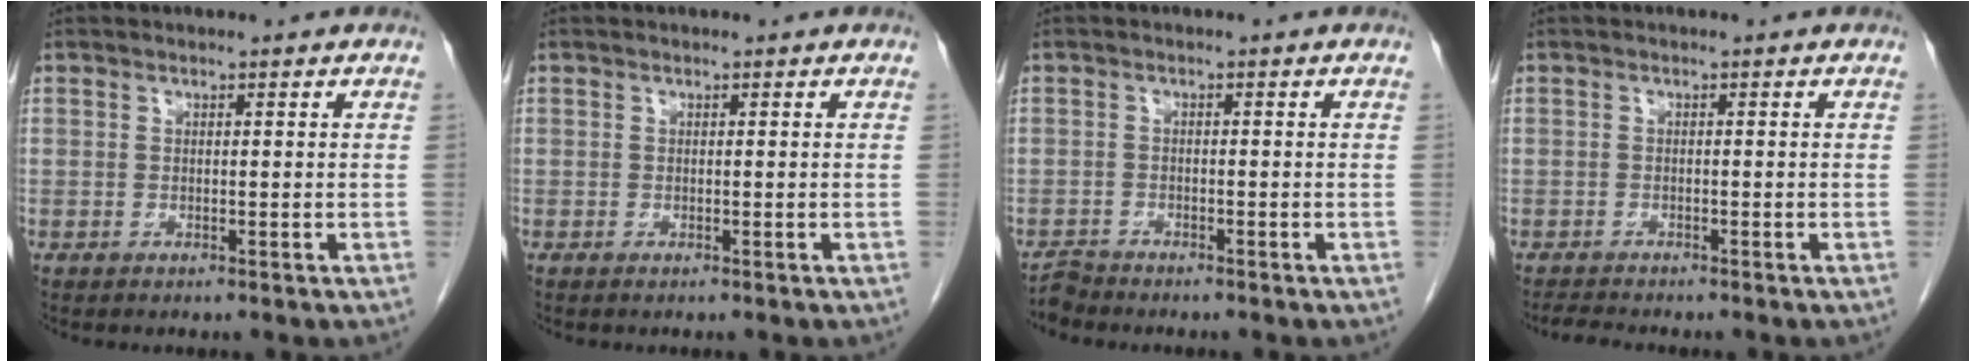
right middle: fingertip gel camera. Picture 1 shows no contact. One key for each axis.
{"total": 0.0}
{"total": 1.7, "fx": -1.7, "fy": 0.0, "fz": -0.3, "tx": 0.005, "ty": -0.008, "tz": -0.030}
{"total": 1.9, "fx": -1.9, "fy": -0.1, "fz": 0.4, "tx": -0.012, "ty": -0.009, "tz": -0.032}